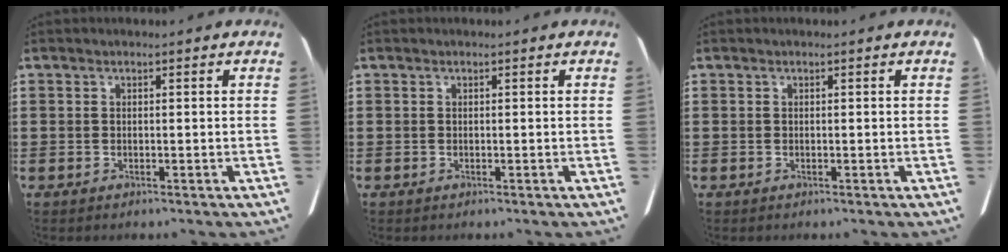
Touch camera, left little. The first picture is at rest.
{"total": 0.0}
{"total": 0.0}